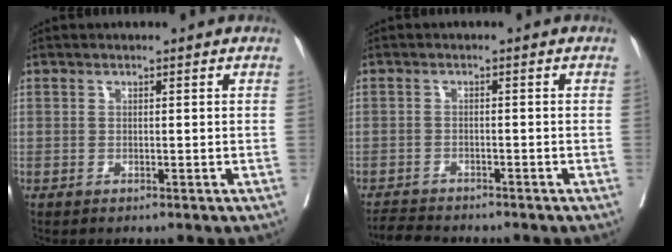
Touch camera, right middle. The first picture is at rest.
{"total": 4.3, "force": [-4.1, 0.6, 0.8], "torque": [-0.011, -0.014, -0.070]}